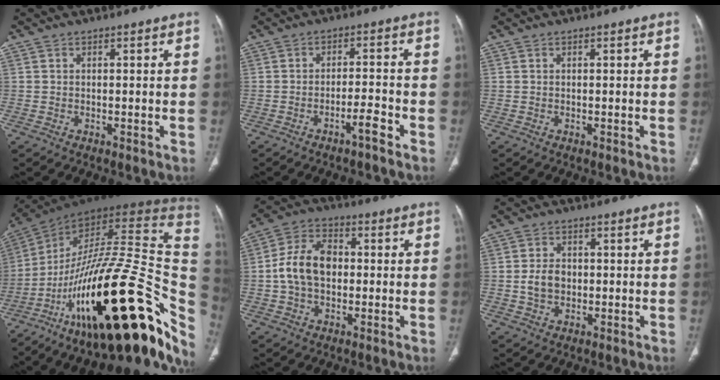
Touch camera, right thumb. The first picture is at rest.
{"total": 3.8, "force": [-2.7, 0.5, 2.6], "torque": [-0.048, 0.024, -0.043]}
{"total": 0.0}
{"total": 42.0, "force": [-15.1, 15.7, 35.9], "torque": [-0.432, 0.074, -0.232]}
{"total": 10.5, "force": [-0.3, 7.3, 7.6], "torque": [-0.134, 0.026, -0.012]}
{"total": 4.8, "force": [-0.3, 3.7, 3.0], "torque": [-0.049, 0.009, -0.005]}